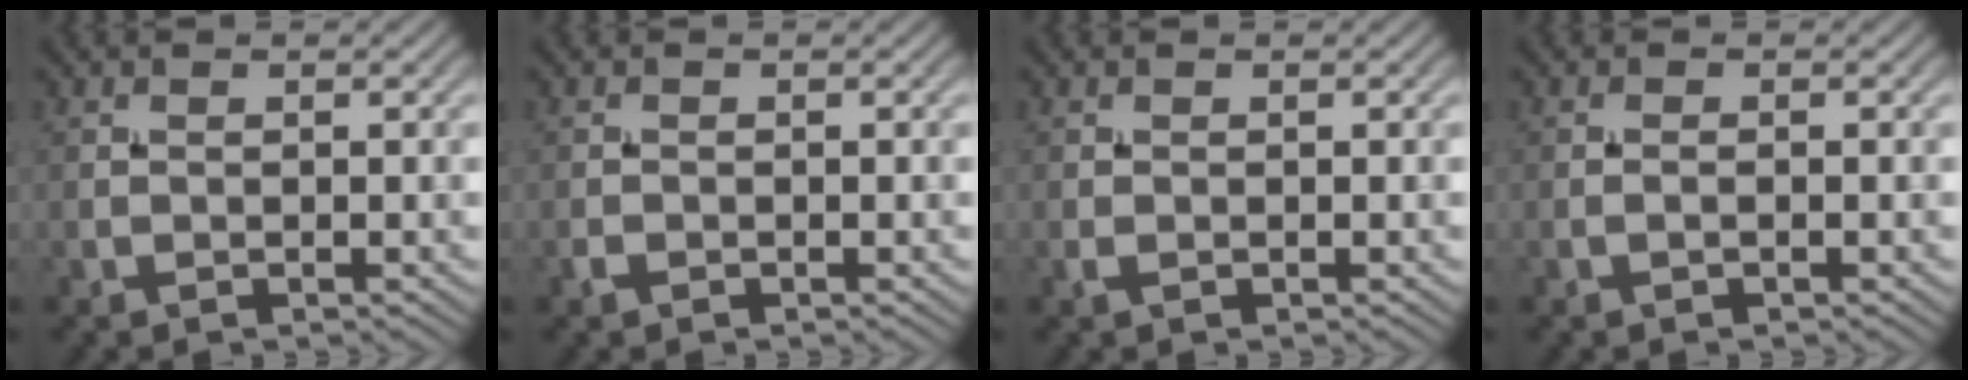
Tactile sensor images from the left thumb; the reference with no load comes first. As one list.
[{"total": 0.6, "force": [-0.5, 0.4, 0.2], "torque": [-0.005, -0.002, -0.009]}, {"total": 0.5, "force": [-0.1, 0.3, 0.4], "torque": [-0.012, -0.002, -0.003]}, {"total": 0.6, "force": [-0.3, 0.0, 0.5], "torque": [-0.010, 0.000, -0.007]}]